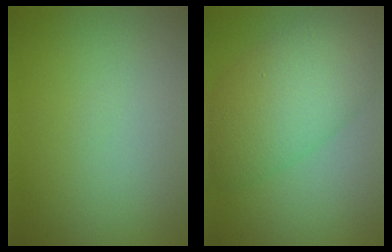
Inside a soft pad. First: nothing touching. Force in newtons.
{"total": 8.0, "press": 8.0, "slide": 0.2}